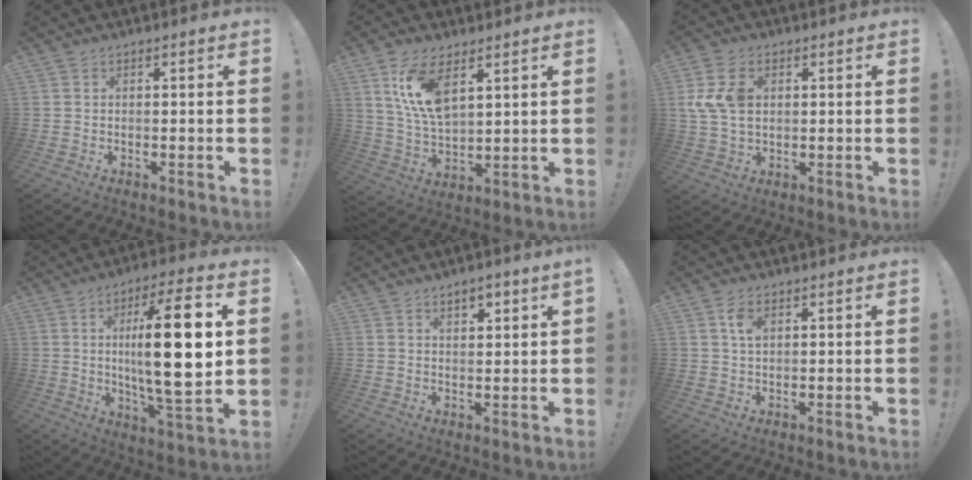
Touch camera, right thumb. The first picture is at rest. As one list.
[{"total": 12.0, "force": [6.3, 5.5, 8.6], "torque": [-0.181, -0.026, 0.114]}, {"total": 9.5, "force": [2.3, 6.6, 6.4], "torque": [-0.135, -0.001, 0.043]}, {"total": 22.5, "force": [2.5, 5.4, 21.7], "torque": [-0.348, -0.013, 0.025]}, {"total": 3.1, "force": [2.0, 0.9, 2.1], "torque": [-0.032, -0.009, 0.033]}, {"total": 4.1, "force": [1.7, 2.1, 3.0], "torque": [-0.048, -0.002, 0.028]}]